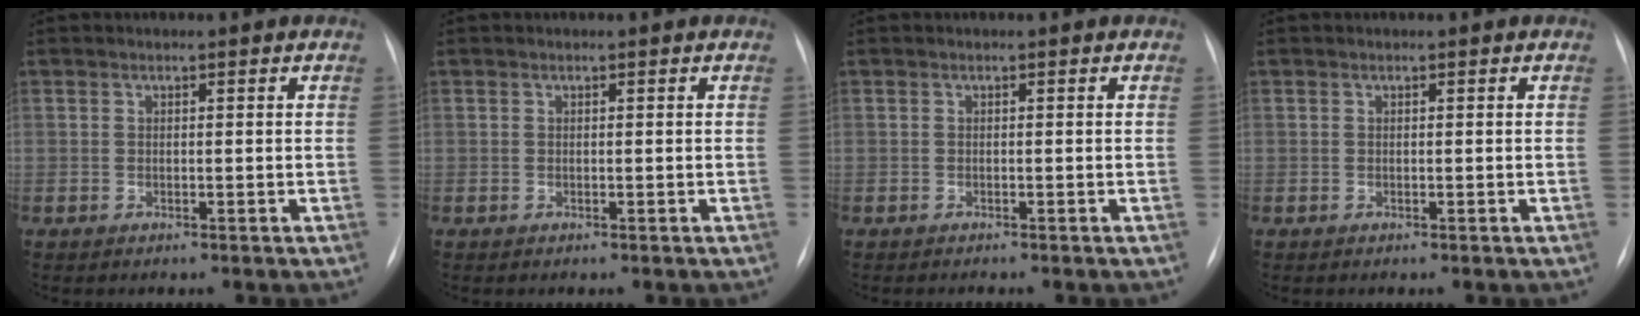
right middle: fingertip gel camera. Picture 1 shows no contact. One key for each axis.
{"total": 0.0}
{"total": 0.5, "fx": -0.5, "fy": -0.1, "fz": 0.2, "tx": -0.006, "ty": -0.002, "tz": -0.009}
{"total": 0.0}